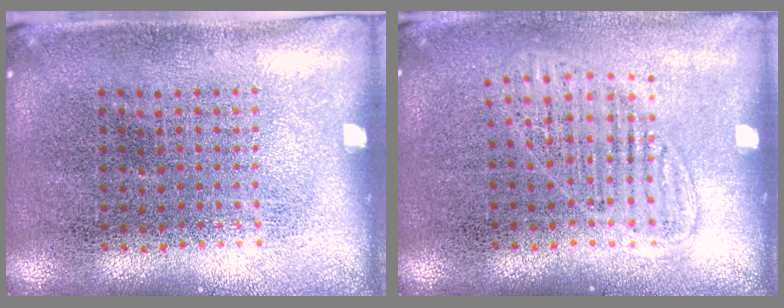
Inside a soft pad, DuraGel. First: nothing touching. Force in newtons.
{"total": 1.3, "press": 1.1, "slide": 0.6}